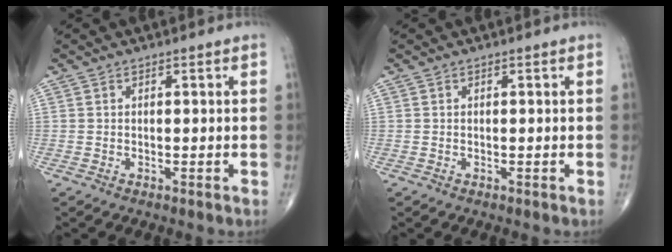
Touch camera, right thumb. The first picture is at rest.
{"total": 0.0}